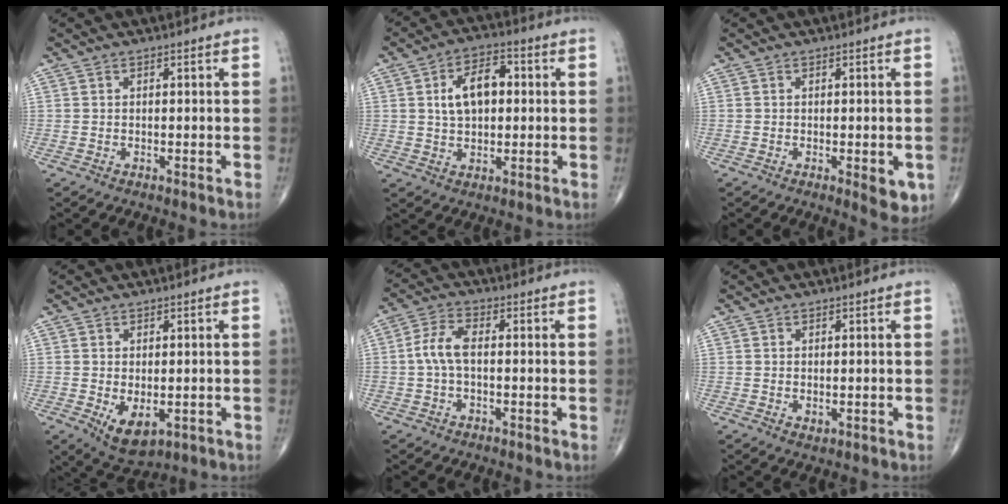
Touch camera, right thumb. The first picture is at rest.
{"total": 9.3, "force": [1.4, 5.6, 7.3], "torque": [-0.113, 0.014, 0.021]}
{"total": 4.5, "force": [-1.3, 1.7, 4.0], "torque": [-0.037, -0.008, -0.014]}
{"total": 6.3, "force": [-1.5, 3.5, 5.0], "torque": [-0.074, -0.010, -0.009]}
{"total": 5.4, "force": [-0.4, 2.6, 4.7], "torque": [-0.105, 0.017, -0.014]}
{"total": 0.9, "force": [-0.1, 0.7, 0.6], "torque": [-0.009, -0.002, 0.002]}